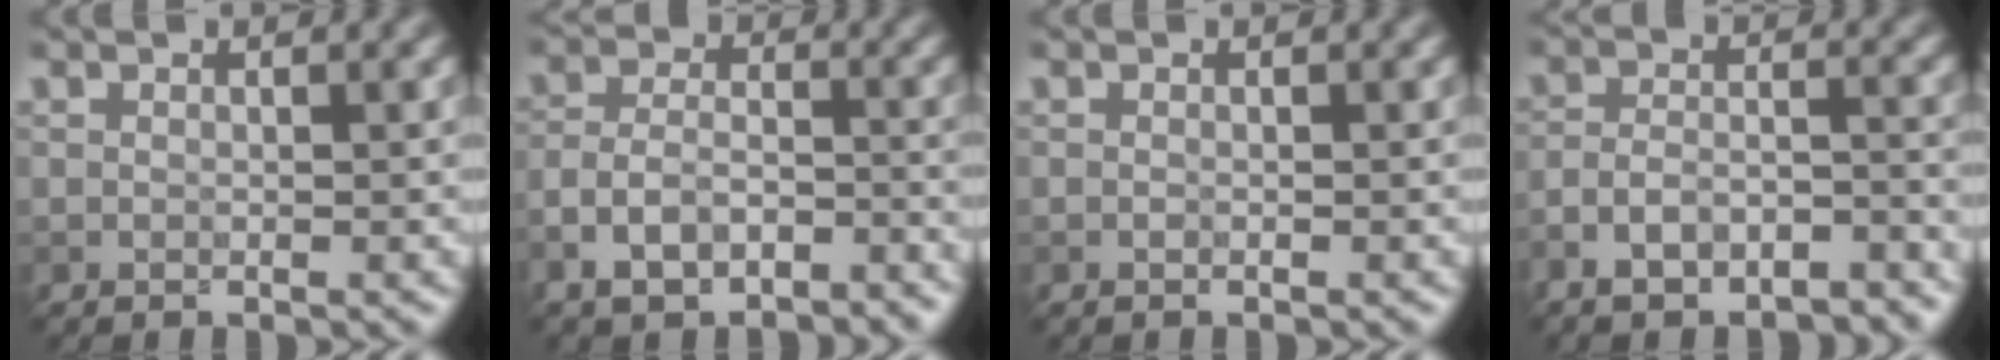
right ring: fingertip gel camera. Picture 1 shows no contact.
{"total": 5.7, "force": [-4.2, 2.7, 2.8], "torque": [-0.047, 0.003, -0.088]}
{"total": 0.0}
{"total": 6.5, "force": [-5.3, 2.3, 2.9], "torque": [-0.044, 0.003, -0.090]}